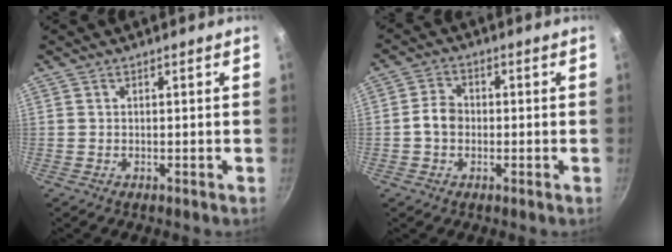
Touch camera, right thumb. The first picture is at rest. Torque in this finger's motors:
{"motor_torque": [0.36, 0.81, 0.75, -0.49, 0.08]}